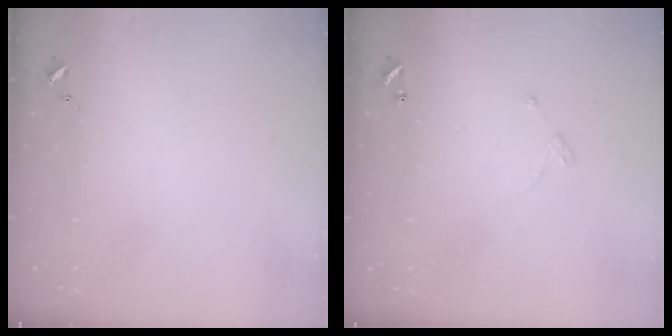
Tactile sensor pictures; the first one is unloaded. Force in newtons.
{"total": 3.4, "press": 3.4, "slide": 0.5}